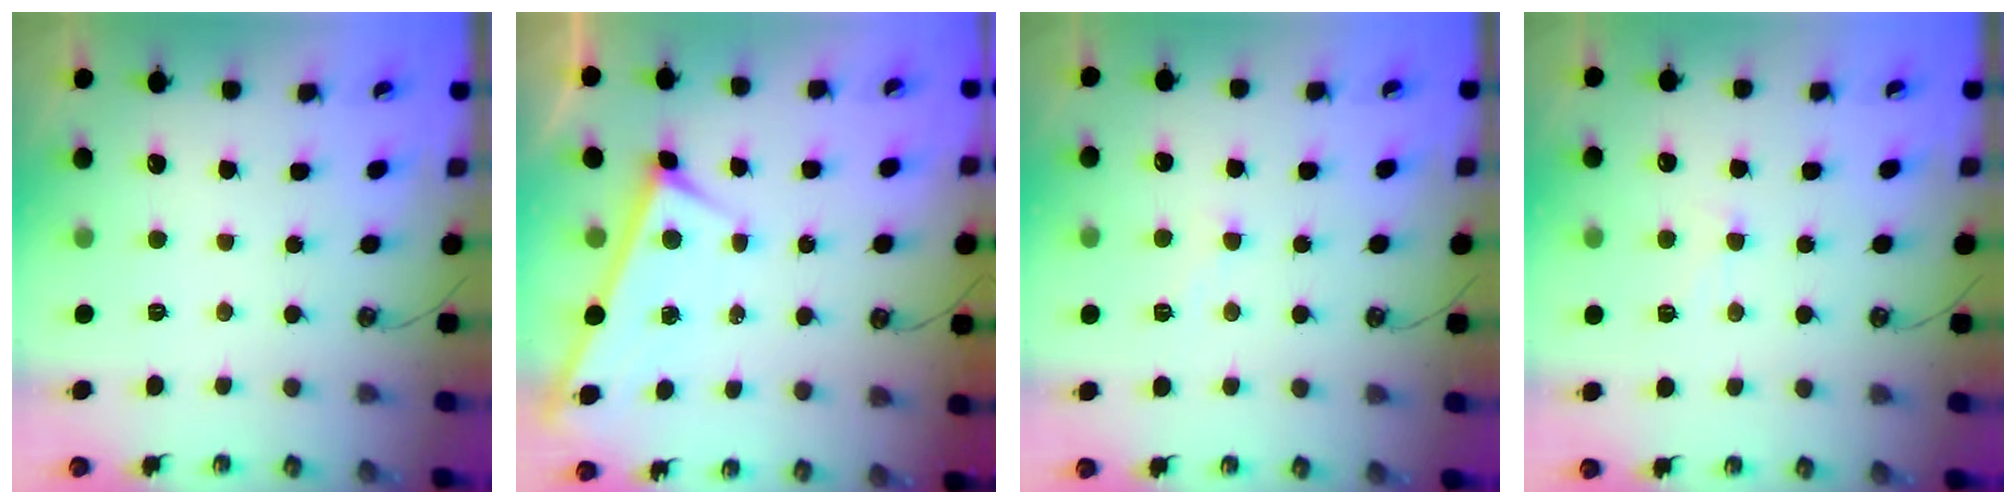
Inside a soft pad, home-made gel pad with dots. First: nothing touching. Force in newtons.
{"total": 3.0, "press": 3.0, "slide": 0.2}
{"total": 2.0, "press": 2.0, "slide": 0.4}
{"total": 0.8, "press": 0.4, "slide": 0.7}